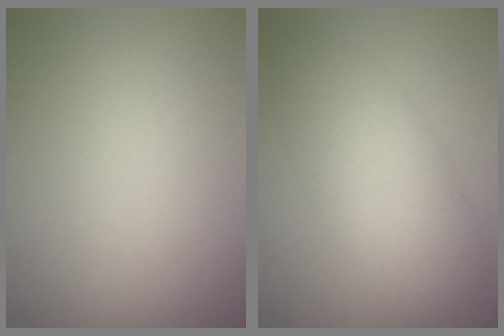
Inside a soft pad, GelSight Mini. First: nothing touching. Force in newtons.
{"total": 5.5, "press": 5.5, "slide": 0.1}